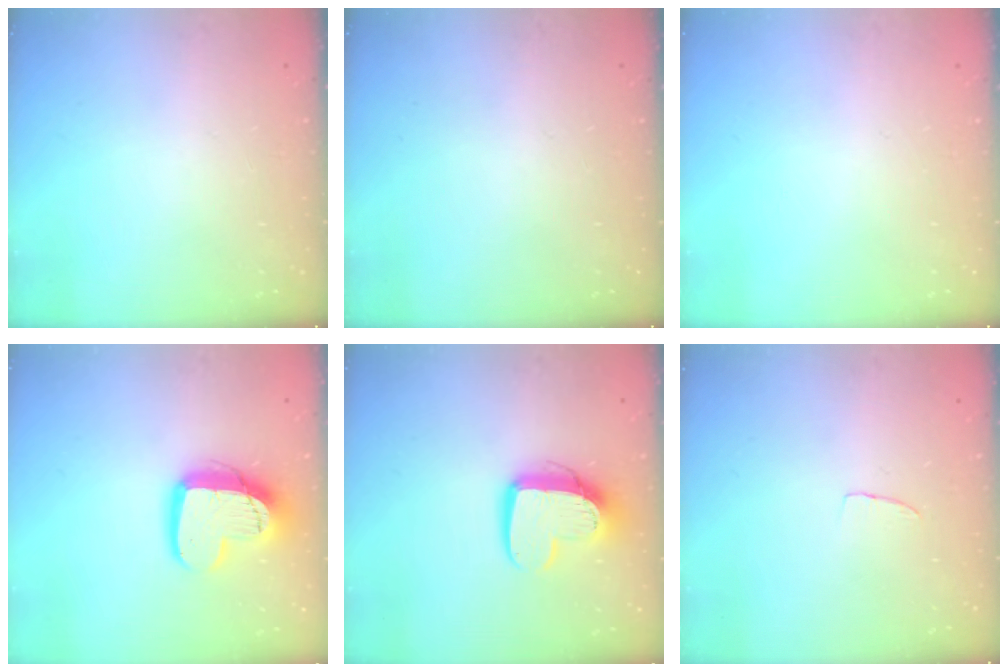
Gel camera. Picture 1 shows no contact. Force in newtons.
{"total": 0.0}
{"total": 0.0}
{"total": 14.0, "press": 13.9, "slide": 1.3}
{"total": 12.9, "press": 12.8, "slide": 1.1}
{"total": 3.5, "press": 3.5, "slide": 0.2}